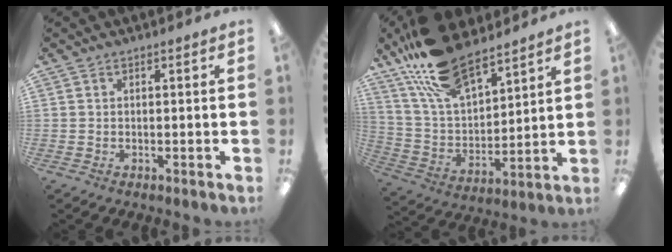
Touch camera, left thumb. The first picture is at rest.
{"total": 19.6, "force": [14.8, 8.4, 9.8], "torque": [-0.198, -0.075, 0.269]}